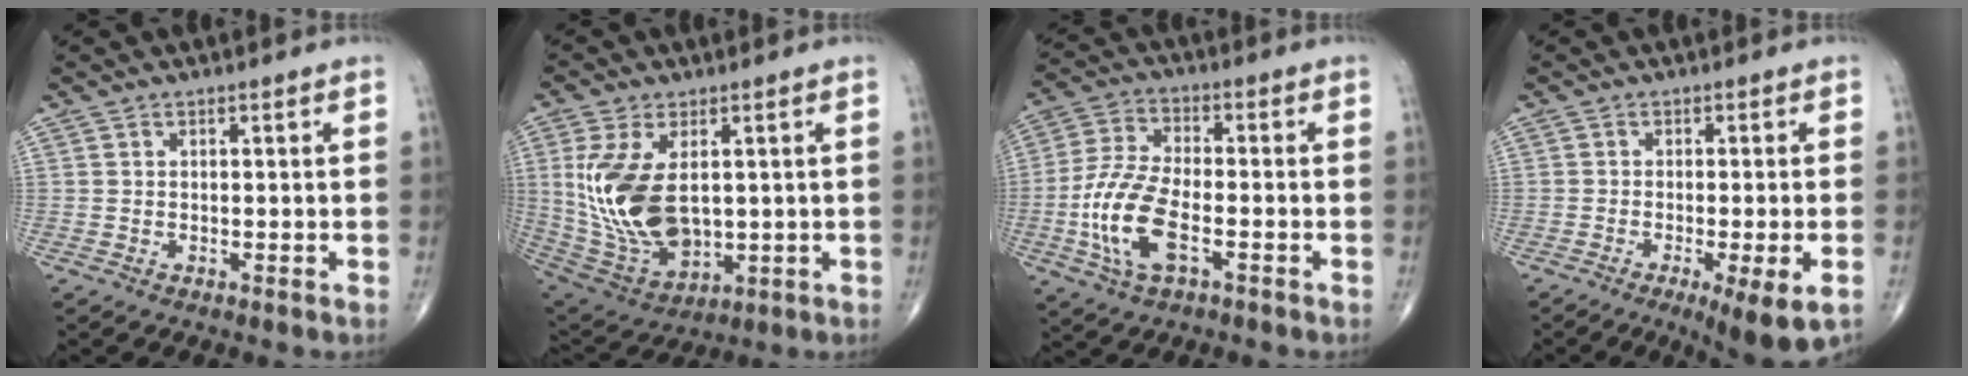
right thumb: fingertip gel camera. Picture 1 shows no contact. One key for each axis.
{"total": 16.5, "fx": 1.8, "fy": 9.3, "fz": 13.5, "tx": -0.271, "ty": -0.017, "tz": 0.058}
{"total": 12.7, "fx": -3.9, "fy": 5.6, "fz": 10.7, "tx": -0.234, "ty": 0.016, "tz": -0.075}
{"total": 7.9, "fx": -3.5, "fy": 1.1, "fz": 7.0, "tx": -0.108, "ty": -0.009, "tz": -0.049}